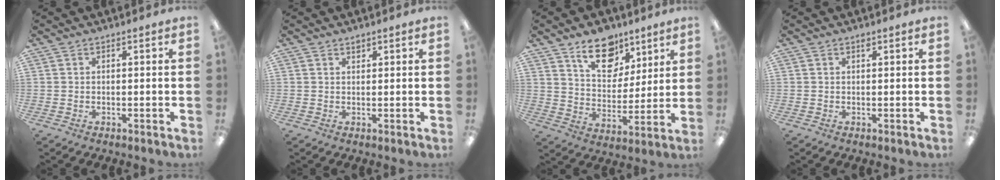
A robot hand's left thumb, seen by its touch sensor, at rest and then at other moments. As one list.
[{"total": 1.1, "force": [1.0, 0.5, 0.2], "torque": [0.003, -0.004, 0.018]}, {"total": 13.6, "force": [9.3, 8.2, 5.6], "torque": [-0.065, -0.056, 0.168]}, {"total": 0.7, "force": [0.6, 0.3, 0.4], "torque": [-0.009, 0.001, 0.010]}]